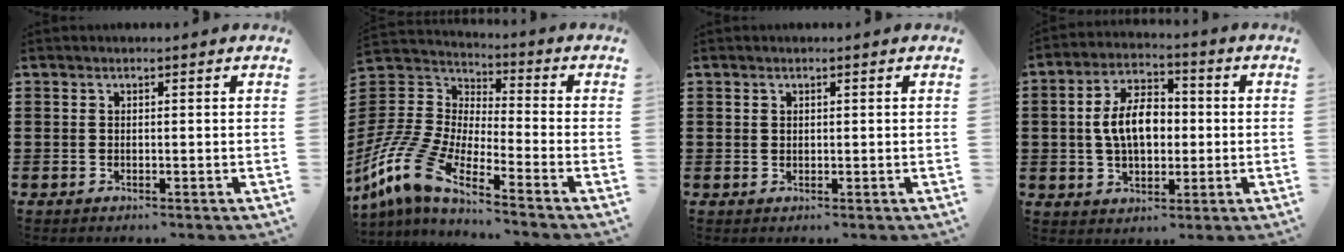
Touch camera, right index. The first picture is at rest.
{"total": 10.6, "force": [-8.5, 2.7, 5.7], "torque": [-0.169, -0.007, -0.185]}
{"total": 0.7, "force": [0.4, 0.5, 0.2], "torque": [-0.005, 0.002, 0.008]}
{"total": 8.7, "force": [0.0, 5.1, 7.0], "torque": [-0.147, 0.009, -0.008]}